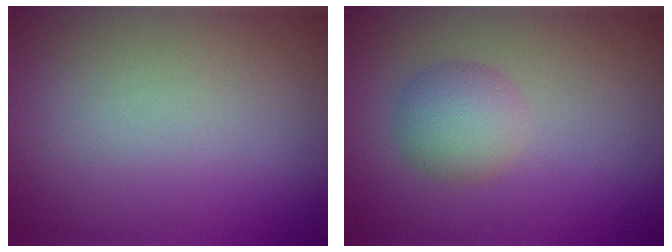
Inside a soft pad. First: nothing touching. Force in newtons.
{"total": 3.0, "press": 3.0, "slide": 0.1}